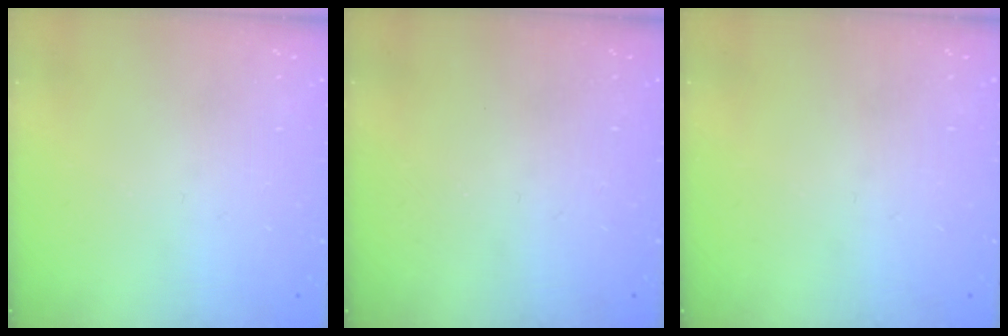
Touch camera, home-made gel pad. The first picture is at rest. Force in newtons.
{"total": 0.0}
{"total": 0.0}